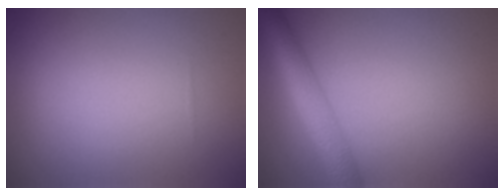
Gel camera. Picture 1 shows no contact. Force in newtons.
{"total": 5.2, "press": 5.2, "slide": 0.3}